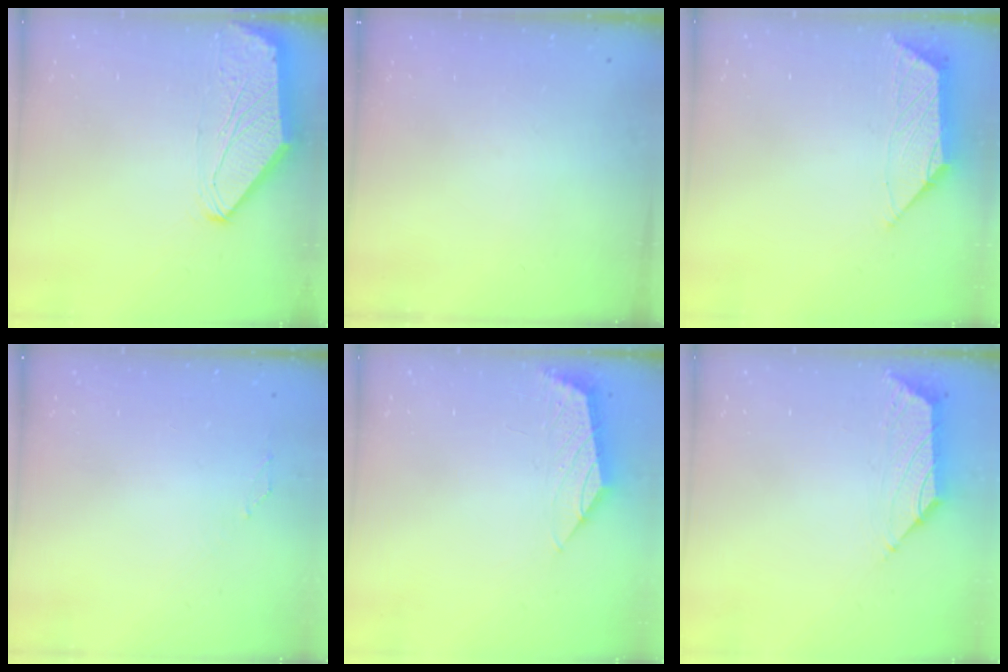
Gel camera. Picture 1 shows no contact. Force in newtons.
{"total": 0.0}
{"total": 1.1, "press": 0.9, "slide": 0.5}
{"total": 0.0}
{"total": 0.8, "press": 0.7, "slide": 0.3}
{"total": 1.7, "press": 1.6, "slide": 0.6}